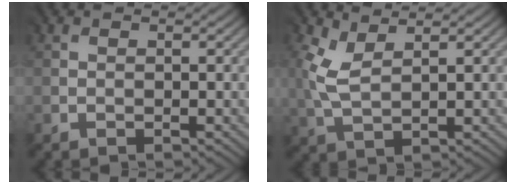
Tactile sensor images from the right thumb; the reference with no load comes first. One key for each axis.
{"total": 3.4, "fx": 1.8, "fy": 1.4, "fz": 2.5, "tx": -0.079, "ty": 0.003, "tz": 0.043}